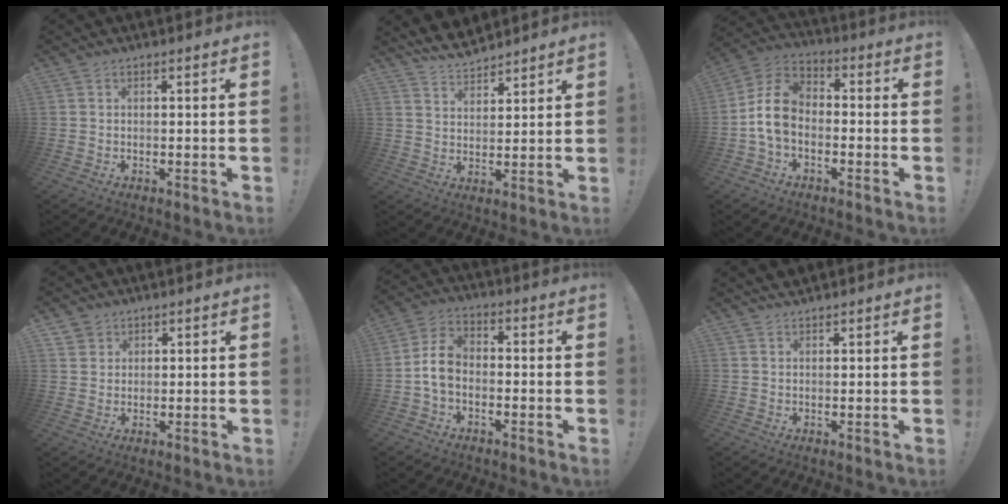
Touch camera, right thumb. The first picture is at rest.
{"total": 7.2, "force": [6.6, 2.3, 1.7], "torque": [-0.037, -0.041, 0.124]}
{"total": 11.1, "force": [-2.2, 7.7, 7.6], "torque": [-0.149, 0.022, -0.034]}
{"total": 3.3, "force": [2.2, 2.5, 0.1], "torque": [-0.002, -0.011, 0.041]}
{"total": 7.8, "force": [-1.6, 5.3, 5.5], "torque": [-0.108, 0.009, -0.027]}
{"total": 1.7, "force": [1.7, 0.5, 0.0], "torque": [0.001, -0.006, 0.031]}